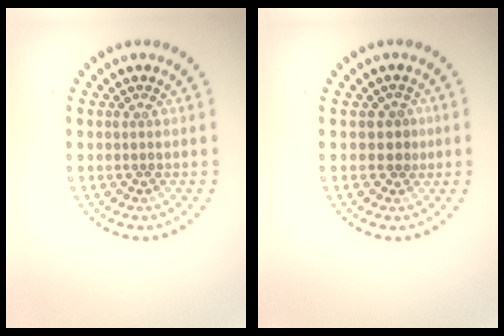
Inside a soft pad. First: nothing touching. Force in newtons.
{"total": 1.2, "press": 1.0, "slide": 0.8}